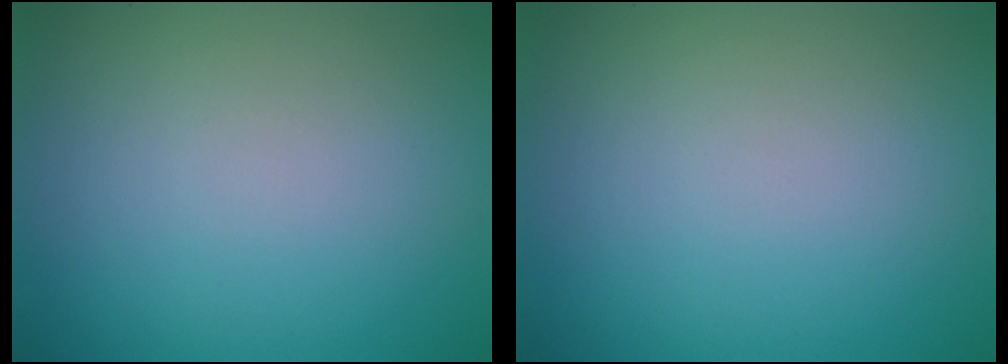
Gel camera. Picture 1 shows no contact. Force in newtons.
{"total": 0.0}